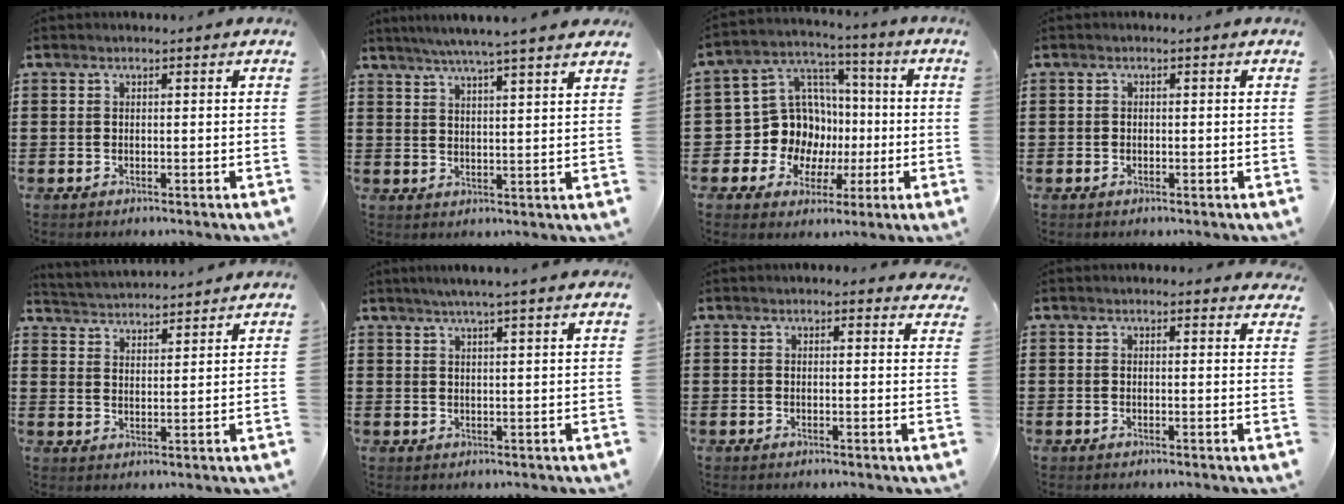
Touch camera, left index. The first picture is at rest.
{"total": 5.0, "force": [4.3, -0.6, 2.4], "torque": [-0.059, -0.017, 0.074]}
{"total": 12.0, "force": [-1.0, 11.3, 3.7], "torque": [-0.119, -0.001, -0.007]}
{"total": 0.5, "force": [-0.2, 0.5, 0.1], "torque": [-0.005, 0.001, -0.005]}
{"total": 3.3, "force": [3.2, -0.2, -0.6], "torque": [-0.004, -0.020, 0.056]}
{"total": 3.0, "force": [2.6, -0.5, 1.5], "torque": [-0.035, -0.002, 0.046]}
{"total": 1.4, "force": [1.3, 0.4, 0.4], "torque": [-0.003, 0.001, 0.023]}
{"total": 1.4, "force": [1.3, 0.5, 0.3], "torque": [-0.002, 0.001, 0.024]}